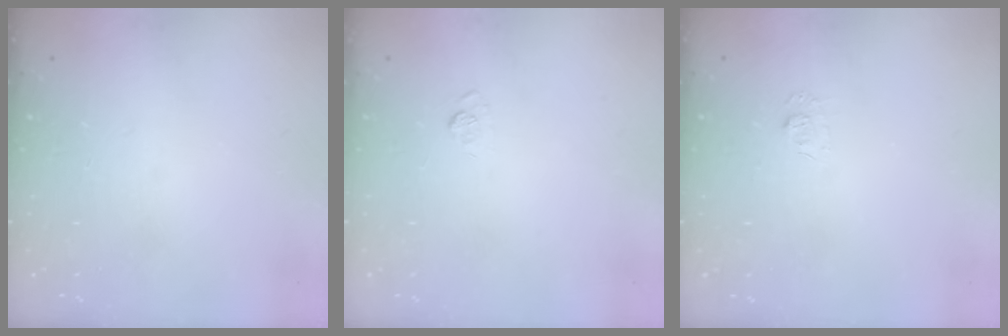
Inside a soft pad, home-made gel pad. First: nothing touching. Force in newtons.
{"total": 7.5, "press": 7.3, "slide": 1.4}
{"total": 5.5, "press": 5.4, "slide": 0.6}